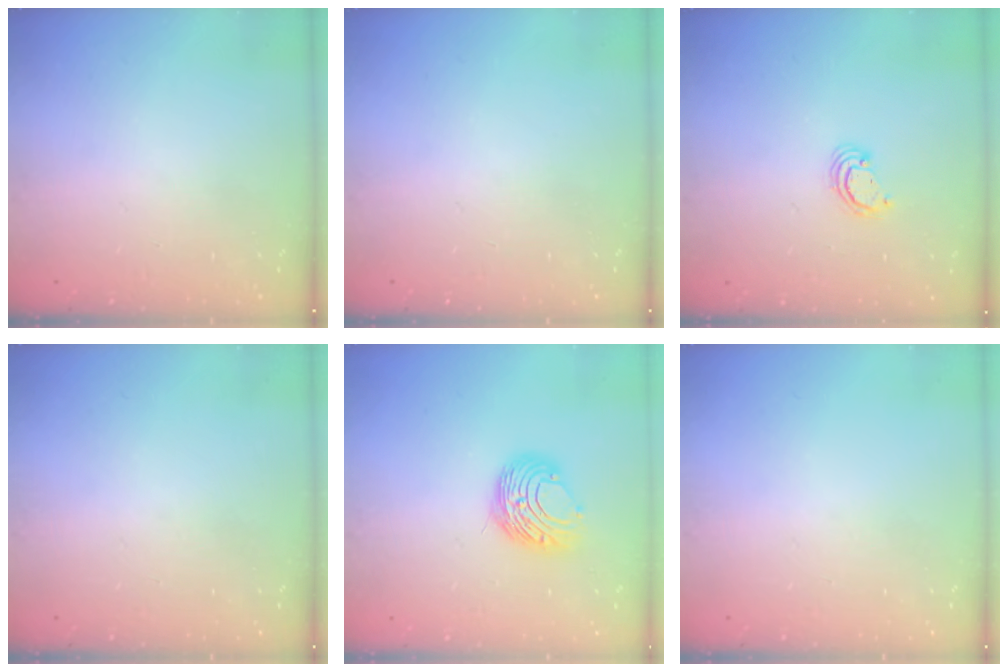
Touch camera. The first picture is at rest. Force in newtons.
{"total": 0.0}
{"total": 2.5, "press": 2.5, "slide": 0.2}
{"total": 0.0}
{"total": 9.7, "press": 9.7, "slide": 1.0}
{"total": 0.0}